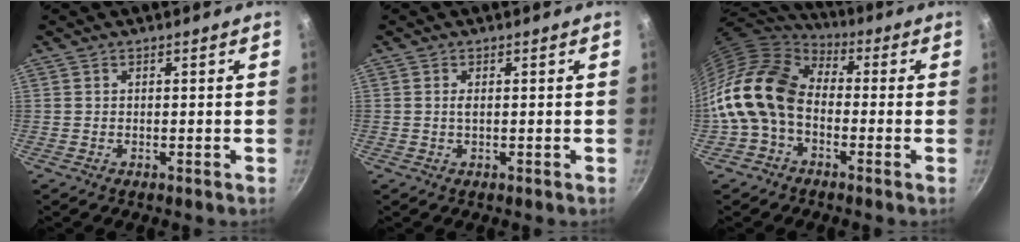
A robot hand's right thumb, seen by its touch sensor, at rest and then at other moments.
{"total": 0.9, "force": [0.1, 0.3, 0.9], "torque": [-0.019, 0.000, 0.001]}
{"total": 16.1, "force": [-2.6, 11.3, 11.2], "torque": [-0.191, 0.042, -0.071]}